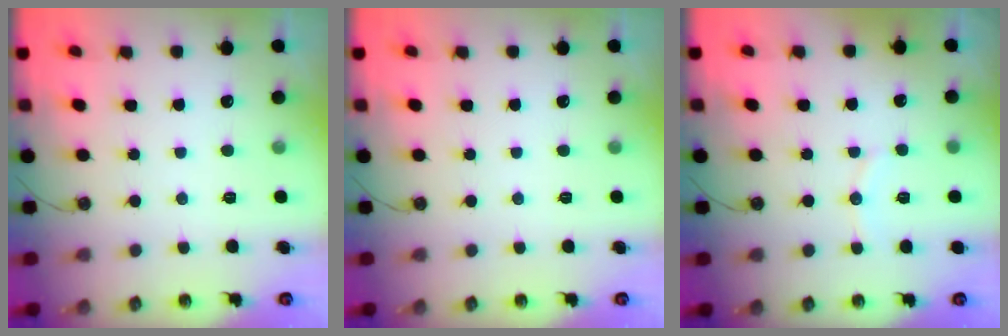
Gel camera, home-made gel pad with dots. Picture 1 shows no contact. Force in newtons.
{"total": 0.0}
{"total": 5.7, "press": 5.5, "slide": 1.5}